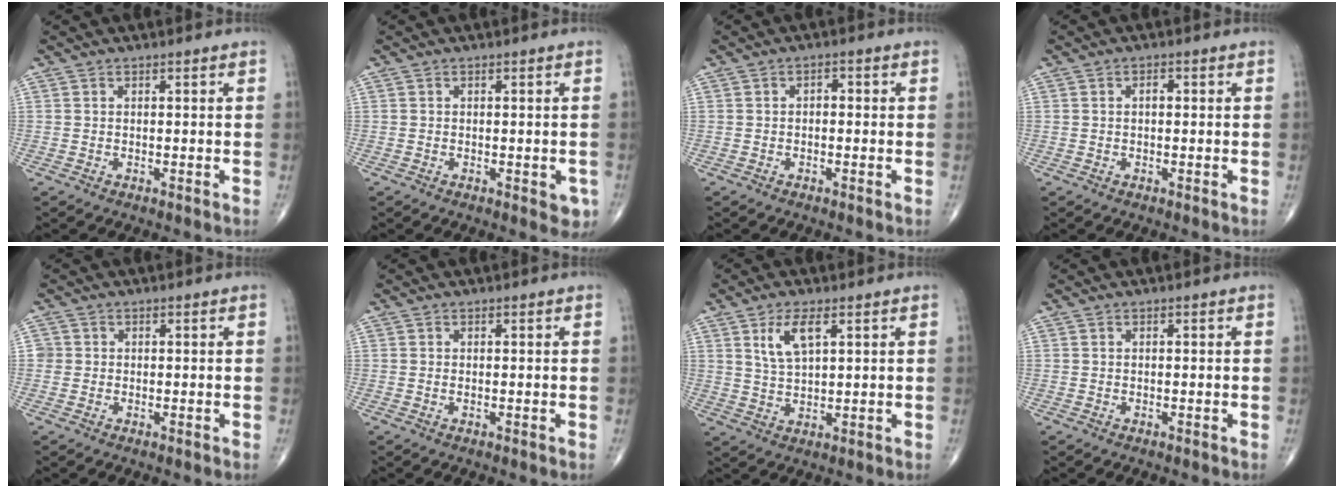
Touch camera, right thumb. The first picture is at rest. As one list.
[{"total": 2.9, "force": [-1.0, 1.5, 2.3], "torque": [-0.006, 0.000, -0.012]}, {"total": 1.6, "force": [-0.1, 1.0, 1.2], "torque": [-0.011, 0.007, -0.007]}, {"total": 1.3, "force": [0.1, 0.7, 1.1], "torque": [-0.017, 0.002, -0.001]}, {"total": 1.4, "force": [0.0, 1.4, 0.1], "torque": [0.007, 0.005, -0.003]}, {"total": 0.0}, {"total": 6.0, "force": [2.7, 2.3, 4.8], "torque": [-0.093, -0.011, 0.057]}, {"total": 0.0}]